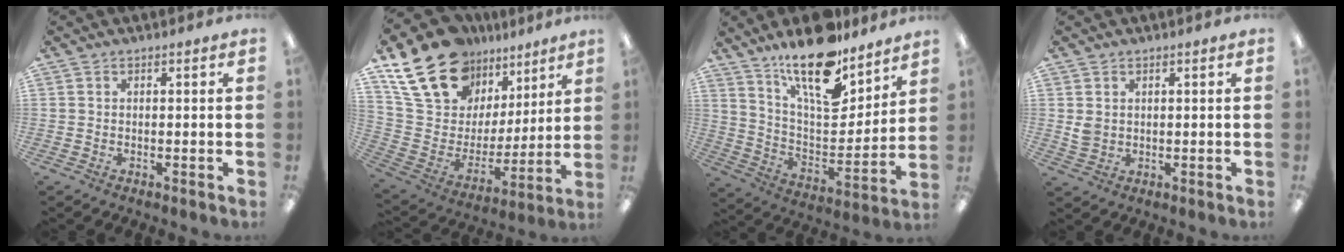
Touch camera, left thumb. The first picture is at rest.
{"total": 22.2, "force": [15.4, 12.8, 9.6], "torque": [-0.197, -0.086, 0.294]}
{"total": 19.7, "force": [15.1, 6.8, 10.6], "torque": [-0.182, -0.099, 0.260]}
{"total": 2.9, "force": [1.0, 2.5, 1.2], "torque": [-0.016, -0.001, 0.019]}